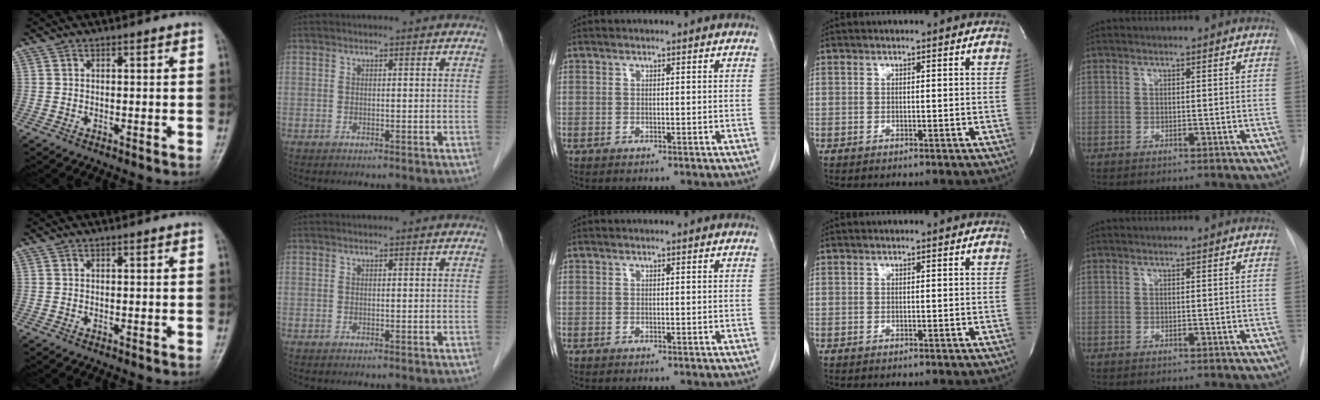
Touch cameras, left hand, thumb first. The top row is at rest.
{}